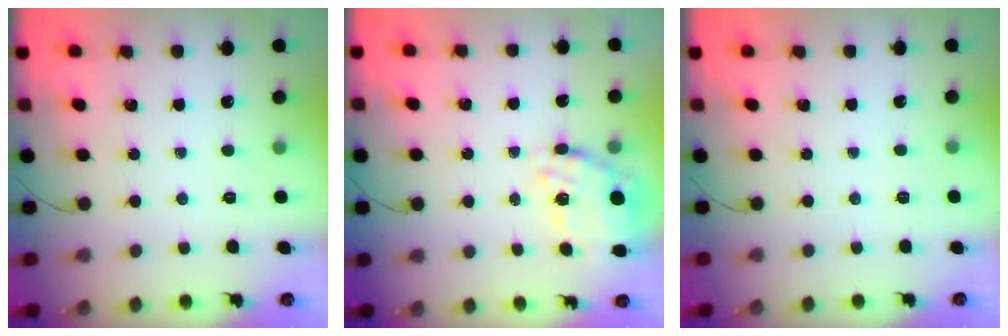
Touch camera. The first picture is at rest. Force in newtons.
{"total": 17.9, "press": 17.6, "slide": 3.4}
{"total": 5.3, "press": 5.1, "slide": 1.4}